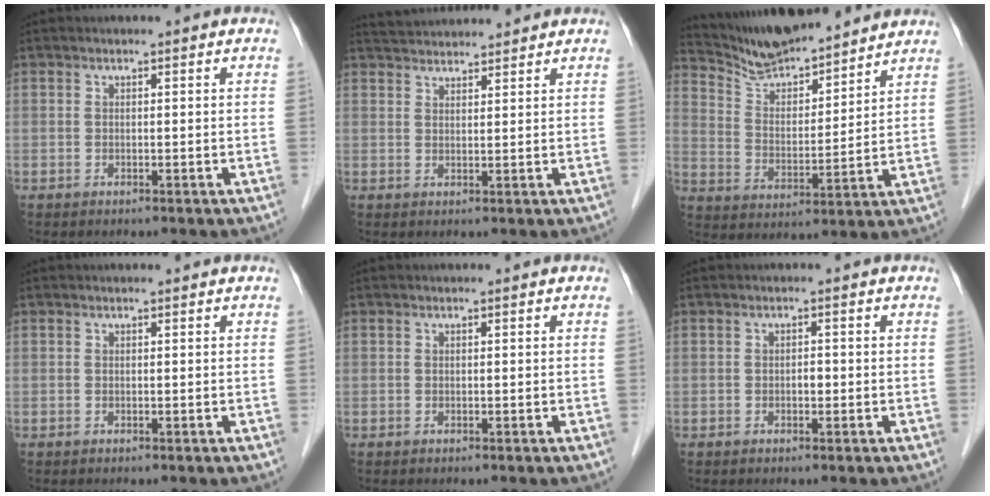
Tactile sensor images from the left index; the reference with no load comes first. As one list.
[{"total": 6.1, "force": [5.9, 0.5, 1.2], "torque": [-0.025, 0.034, 0.092]}, {"total": 12.3, "force": [11.6, 1.7, 3.4], "torque": [-0.067, 0.008, 0.207]}, {"total": 0.0}, {"total": 0.0}, {"total": 1.0, "force": [-0.5, 0.5, 0.7], "torque": [-0.008, -0.001, -0.012]}]